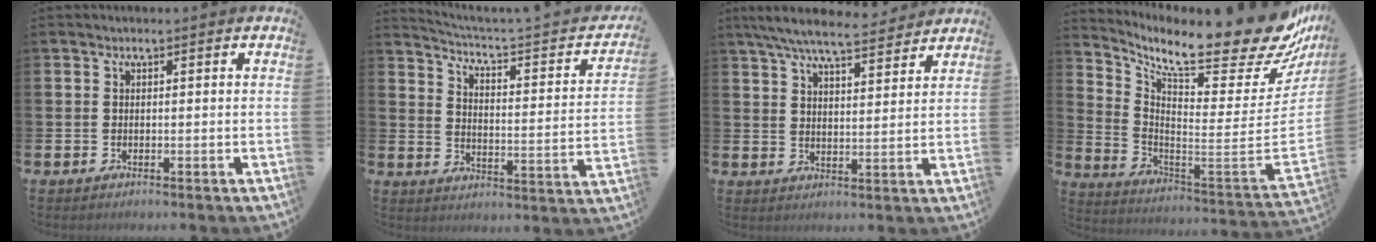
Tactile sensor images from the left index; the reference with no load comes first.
{"total": 3.7, "force": [3.3, -0.3, 1.6], "torque": [-0.047, -0.043, 0.042]}
{"total": 7.4, "force": [6.8, 1.2, 2.8], "torque": [-0.065, -0.035, 0.119]}
{"total": 12.4, "force": [9.6, 3.3, 7.1], "torque": [-0.110, -0.094, 0.149]}